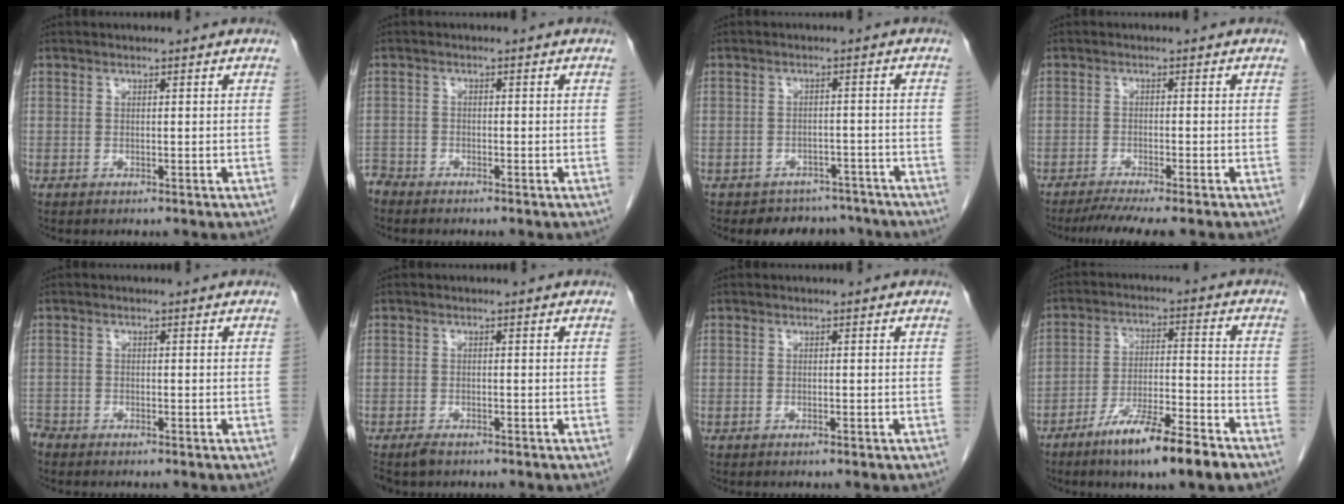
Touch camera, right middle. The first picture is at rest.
{"total": 2.1, "force": [-2.1, 0.3, -0.3], "torque": [0.008, -0.006, -0.040]}
{"total": 6.8, "force": [-5.9, 3.3, 0.7], "torque": [0.010, 0.008, -0.073]}
{"total": 6.2, "force": [-5.2, -0.4, 3.4], "torque": [-0.041, -0.013, -0.082]}
{"total": 1.6, "force": [-1.5, 0.2, 0.0], "torque": [0.000, -0.004, -0.028]}
{"total": 2.5, "force": [-2.1, 0.9, 1.1], "torque": [-0.025, -0.006, -0.034]}
{"total": 0.7, "force": [-0.5, 0.1, 0.6], "torque": [-0.013, 0.000, -0.005]}
{"total": 11.2, "force": [-7.6, 0.7, 8.2], "torque": [-0.142, -0.016, -0.133]}